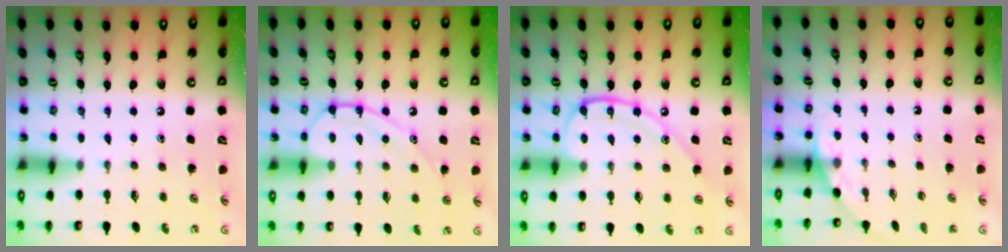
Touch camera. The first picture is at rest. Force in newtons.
{"total": 10.7, "press": 10.7, "slide": 0.4}
{"total": 14.4, "press": 14.3, "slide": 1.6}
{"total": 1.8, "press": 1.8, "slide": 0.1}